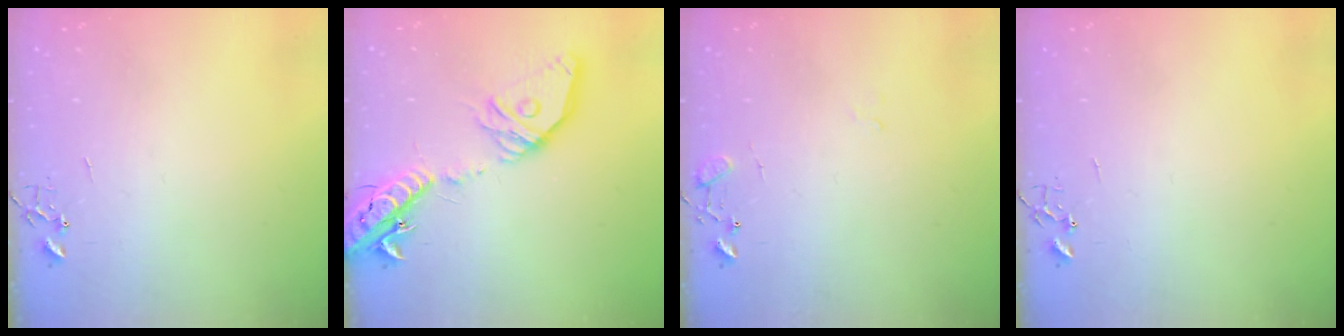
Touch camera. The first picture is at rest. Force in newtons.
{"total": 23.1, "press": 22.8, "slide": 3.6}
{"total": 9.3, "press": 9.3, "slide": 0.7}
{"total": 0.0}